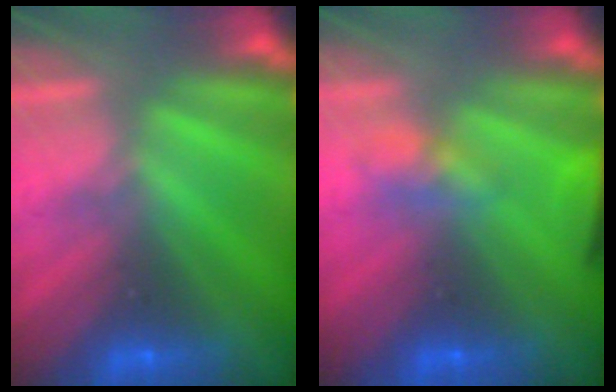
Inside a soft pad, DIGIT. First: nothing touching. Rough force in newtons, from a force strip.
{"total": 4.8}